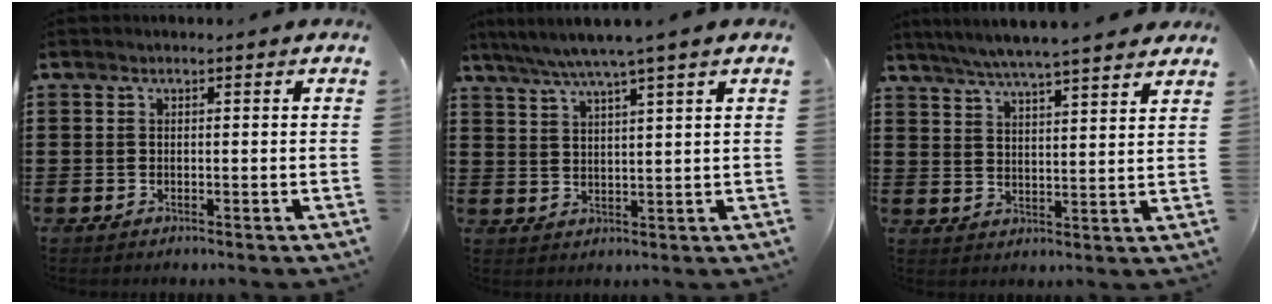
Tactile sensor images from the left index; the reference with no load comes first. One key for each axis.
{"total": 4.6, "fx": 3.5, "fy": -0.8, "fz": 2.8, "tx": -0.063, "ty": -0.013, "tz": 0.059}
{"total": 5.3, "fx": 5.0, "fy": -0.3, "fz": 1.8, "tx": -0.053, "ty": -0.021, "tz": 0.088}